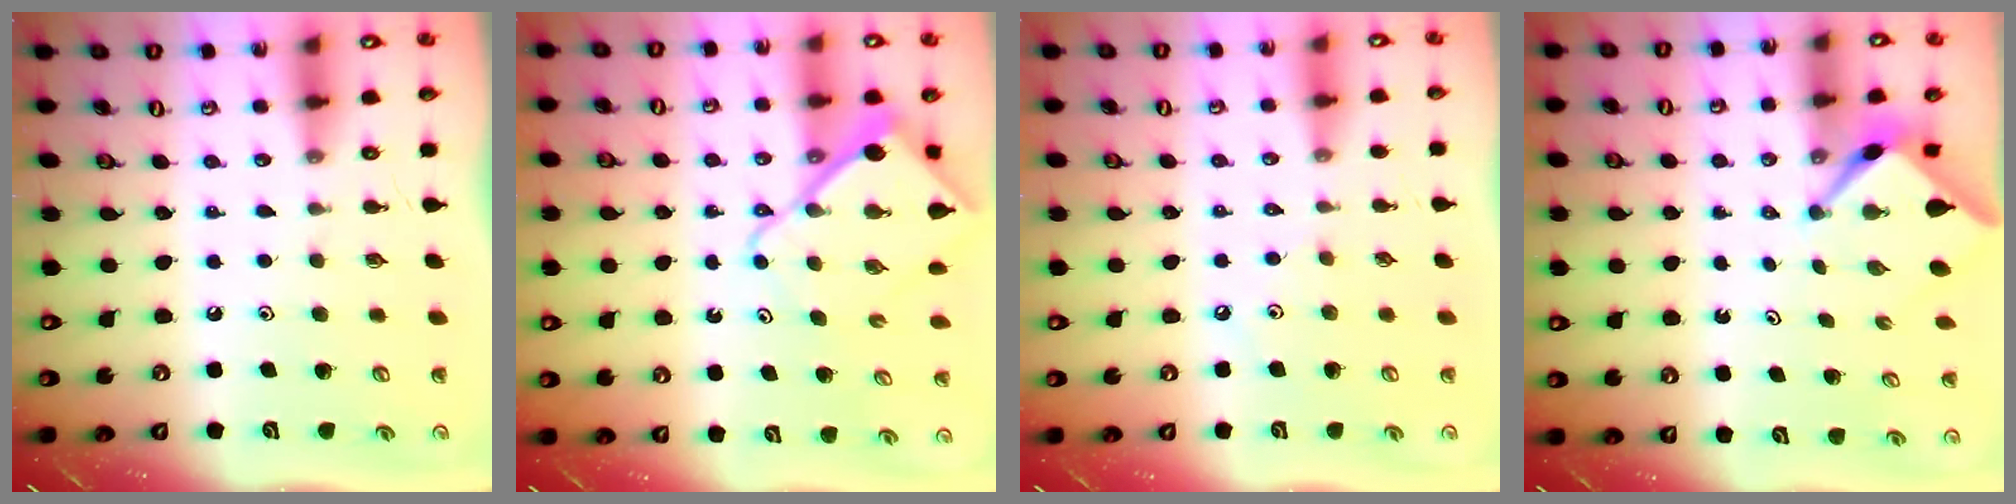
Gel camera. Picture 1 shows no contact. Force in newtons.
{"total": 11.5, "press": 11.4, "slide": 1.2}
{"total": 2.8, "press": 2.7, "slide": 0.6}
{"total": 2.5, "press": 2.5, "slide": 0.3}